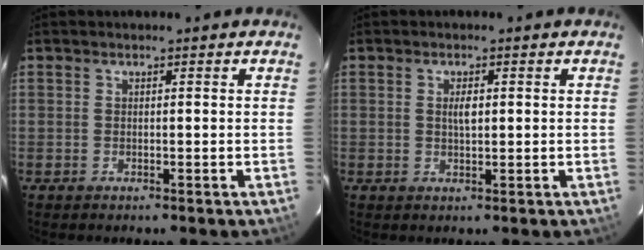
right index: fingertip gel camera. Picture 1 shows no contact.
{"total": 2.2, "force": [0.4, 1.0, 1.9], "torque": [-0.035, 0.002, 0.007]}